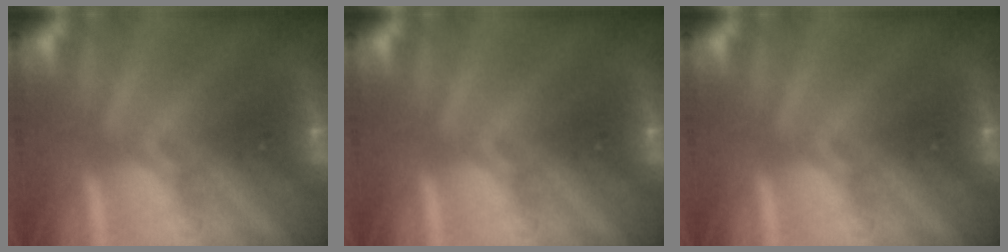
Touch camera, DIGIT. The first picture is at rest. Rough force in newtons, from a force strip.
{"total": 0.0}
{"total": 0.0}